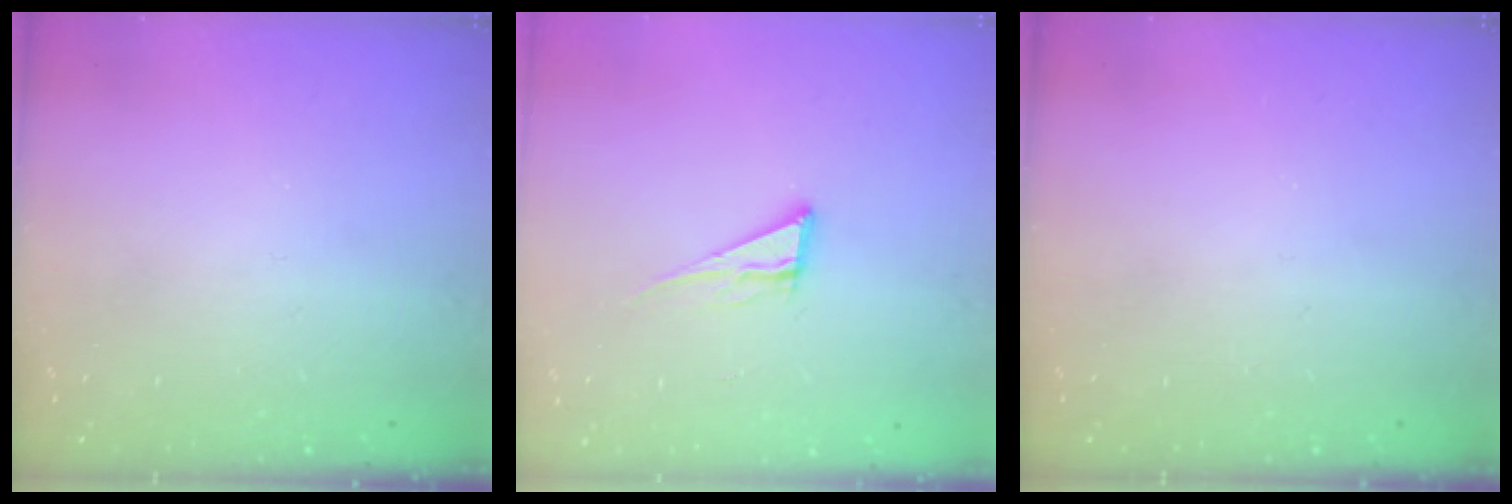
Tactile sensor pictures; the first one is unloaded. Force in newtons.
{"total": 6.6, "press": 6.6, "slide": 0.3}
{"total": 0.0}